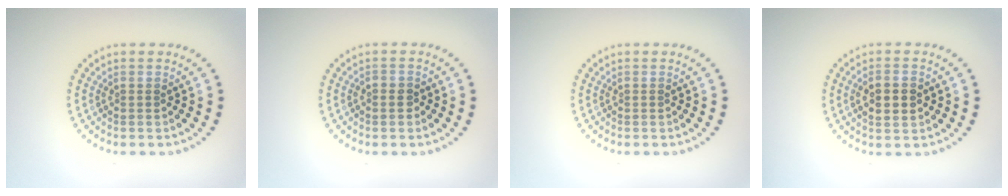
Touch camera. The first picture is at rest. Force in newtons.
{"total": 0.8, "press": 0.7, "slide": 0.4}
{"total": 0.0}
{"total": 2.8, "press": 2.8, "slide": 0.3}